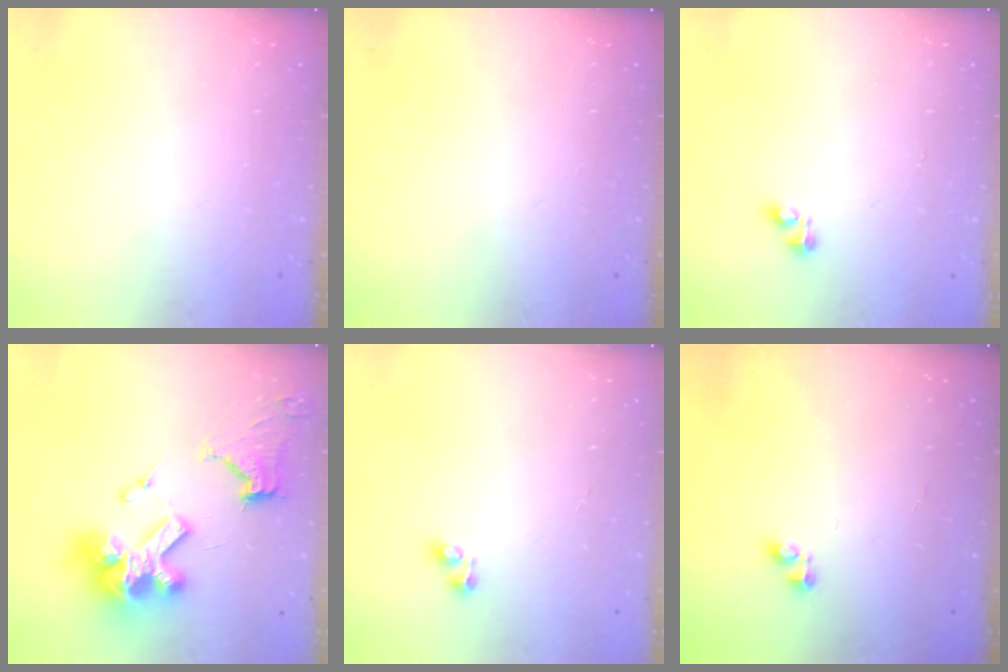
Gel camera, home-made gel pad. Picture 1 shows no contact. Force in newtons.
{"total": 0.0}
{"total": 2.5, "press": 2.5, "slide": 0.4}
{"total": 20.6, "press": 20.5, "slide": 2.2}
{"total": 2.6, "press": 2.3, "slide": 1.1}
{"total": 2.8, "press": 2.7, "slide": 0.5}